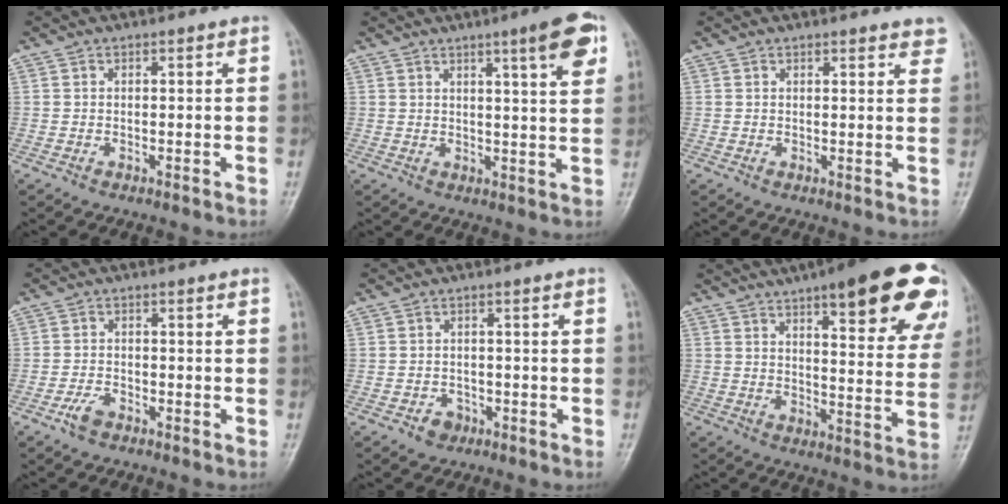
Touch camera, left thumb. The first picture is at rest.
{"total": 8.2, "force": [4.4, 1.0, 6.9], "torque": [-0.088, -0.018, 0.058]}
{"total": 4.1, "force": [3.4, 1.2, 2.1], "torque": [-0.005, -0.009, 0.031]}
{"total": 3.0, "force": [-2.0, 1.4, 1.6], "torque": [-0.036, 0.011, -0.037]}
{"total": 2.6, "force": [-1.4, 2.0, 0.7], "torque": [0.000, 0.014, -0.020]}
{"total": 24.3, "force": [14.2, 6.6, 18.6], "torque": [-0.209, -0.039, 0.175]}